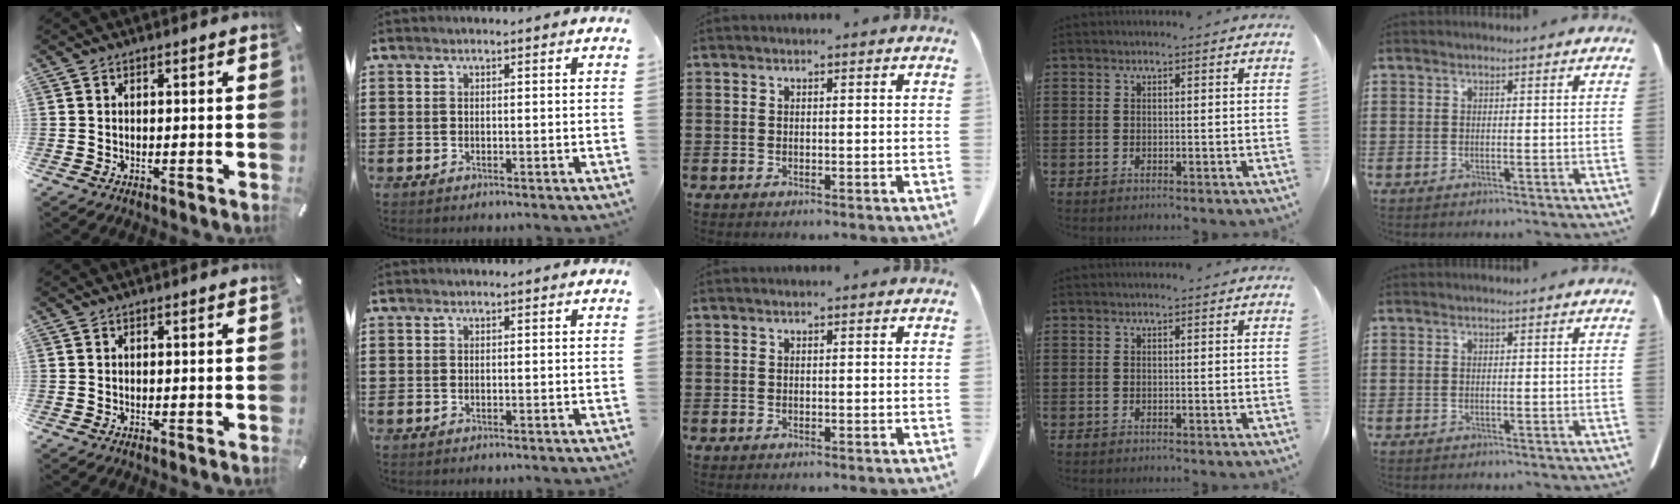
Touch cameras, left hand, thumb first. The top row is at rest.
{}